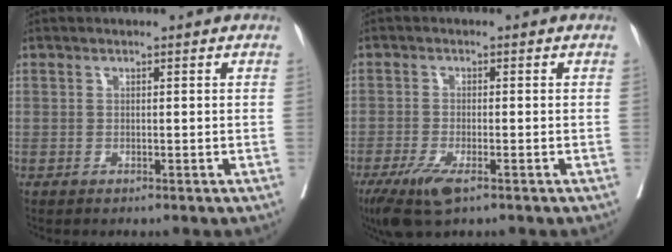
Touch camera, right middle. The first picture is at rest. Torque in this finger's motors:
{"motor_torque": [0.67, -0.41, 0.11, 0.04]}